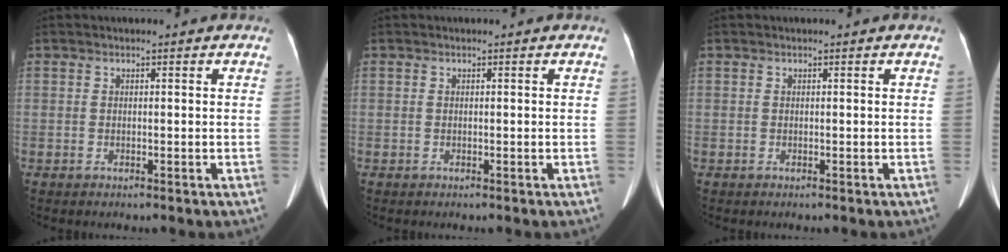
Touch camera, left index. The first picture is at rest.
{"total": 0.0}
{"total": 0.0}